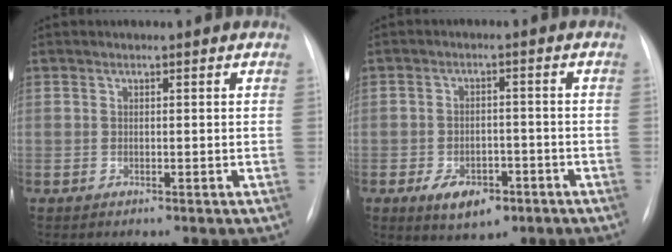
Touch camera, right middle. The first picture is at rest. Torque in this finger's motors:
{"motor_torque": [0.93, -0.73, 0.16, 0.04]}